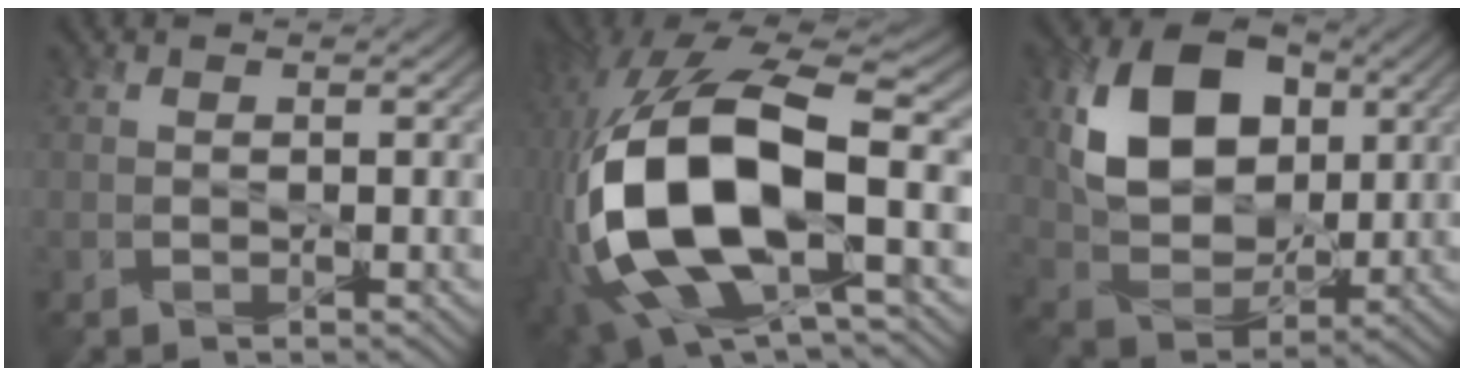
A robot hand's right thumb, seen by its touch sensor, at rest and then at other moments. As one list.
[{"total": 20.1, "force": [-3.2, 9.0, 17.7], "torque": [-0.408, -0.037, -0.028]}, {"total": 11.8, "force": [3.5, 8.1, 7.9], "torque": [-0.156, -0.005, 0.066]}]